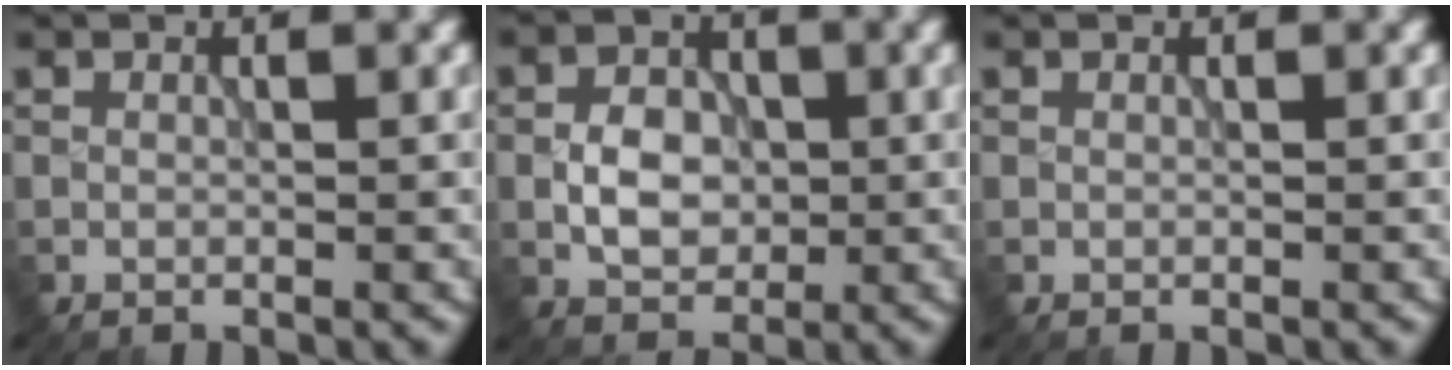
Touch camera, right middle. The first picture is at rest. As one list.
[{"total": 4.0, "force": [-0.5, 3.0, 2.7], "torque": [-0.043, 0.003, -0.011]}, {"total": 0.0}]